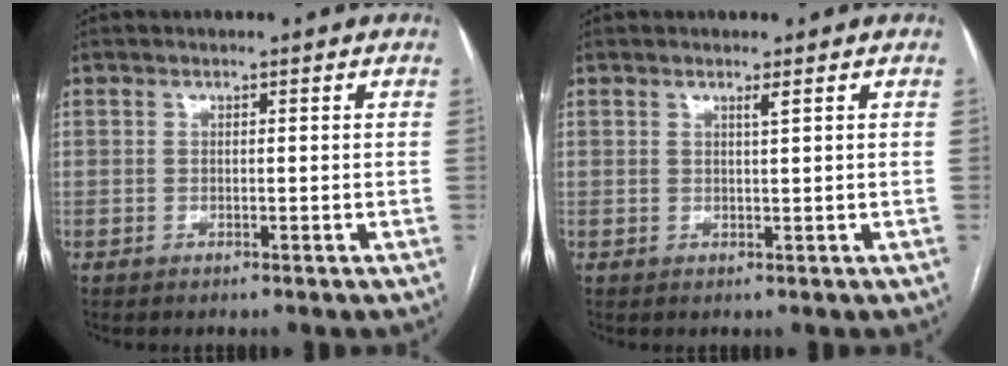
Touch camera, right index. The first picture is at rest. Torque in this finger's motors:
{"motor_torque": [0.12, 0.16, -0.01, 0.01]}